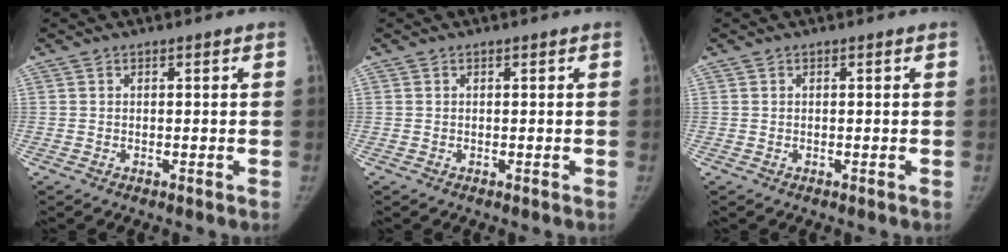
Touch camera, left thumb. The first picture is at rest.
{"total": 0.0}
{"total": 0.0}